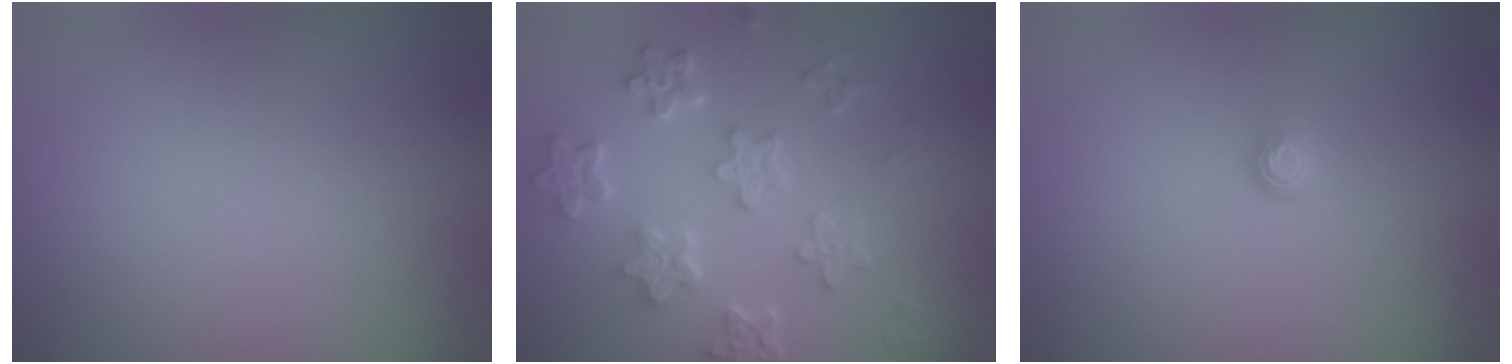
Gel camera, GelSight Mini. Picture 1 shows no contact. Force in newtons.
{"total": 6.0, "press": 4.6, "slide": 3.8}
{"total": 0.9, "press": 0.5, "slide": 0.7}